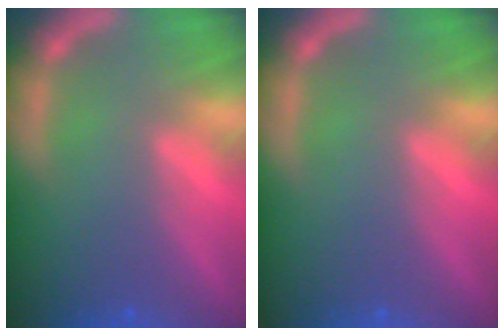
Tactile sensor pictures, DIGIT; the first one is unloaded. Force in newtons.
{"total": 0.0}